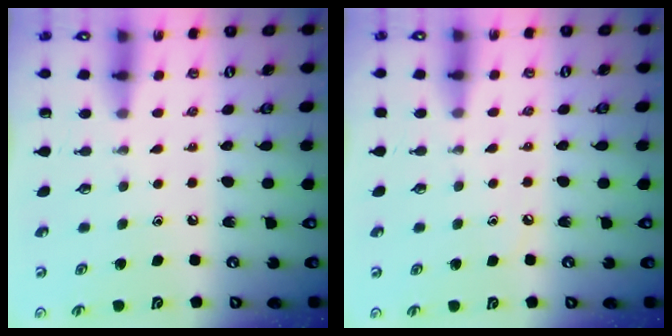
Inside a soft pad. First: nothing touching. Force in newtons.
{"total": 3.6, "press": 3.5, "slide": 0.6}